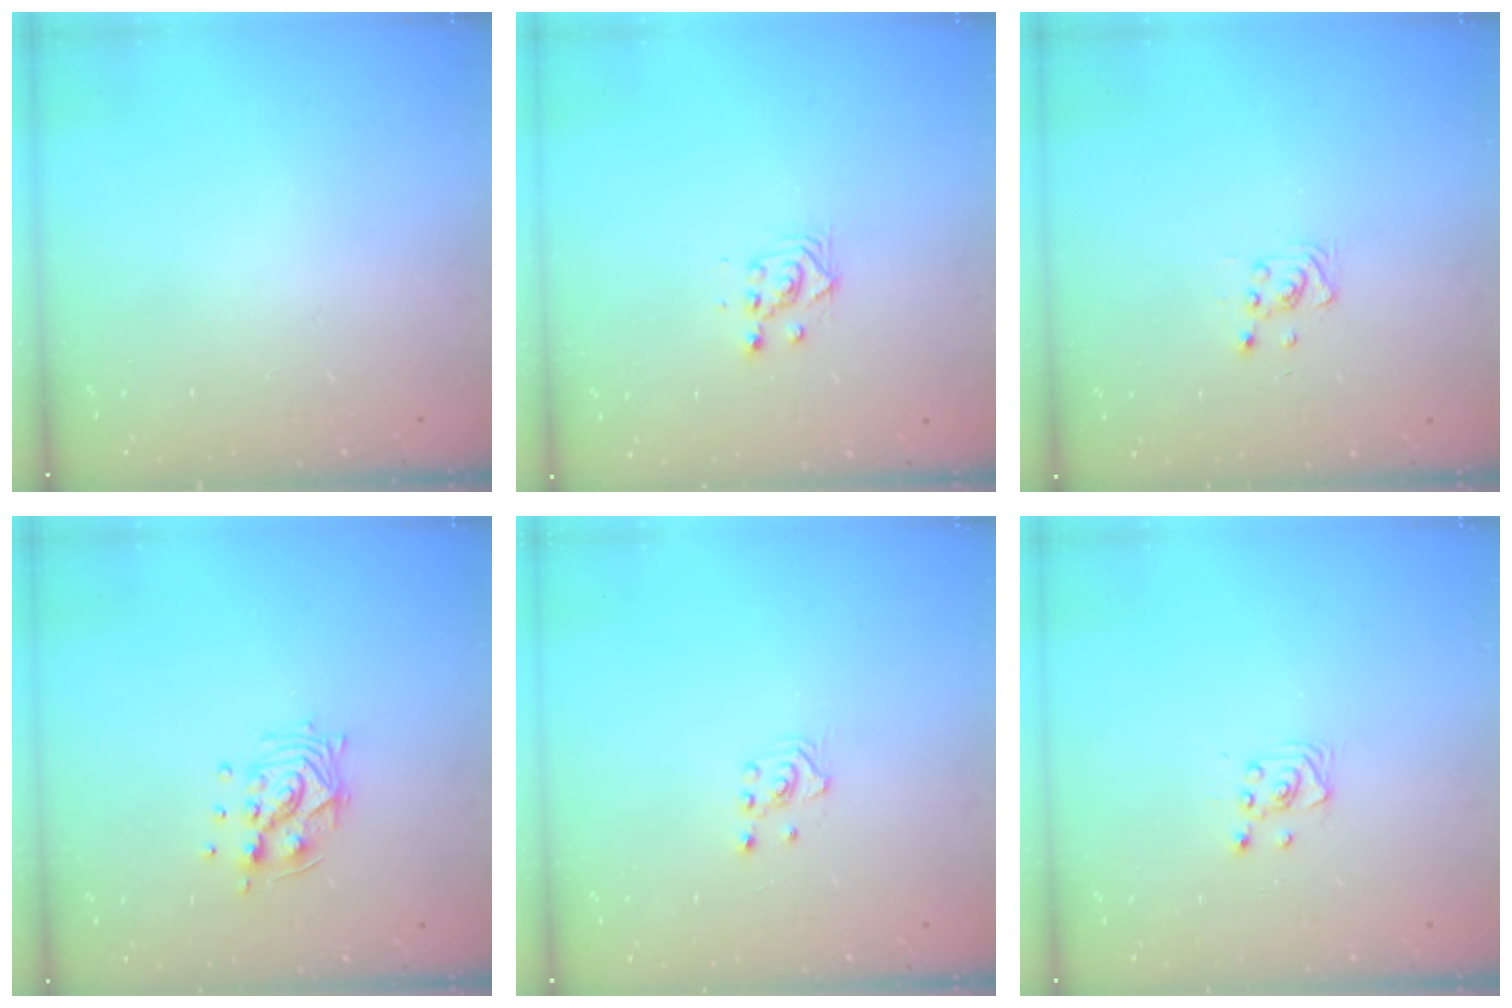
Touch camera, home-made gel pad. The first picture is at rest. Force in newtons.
{"total": 2.8, "press": 2.8, "slide": 0.1}
{"total": 4.4, "press": 4.2, "slide": 1.1}
{"total": 10.6, "press": 10.6, "slide": 0.5}
{"total": 2.0, "press": 2.0, "slide": 0.3}
{"total": 2.6, "press": 2.6, "slide": 0.2}